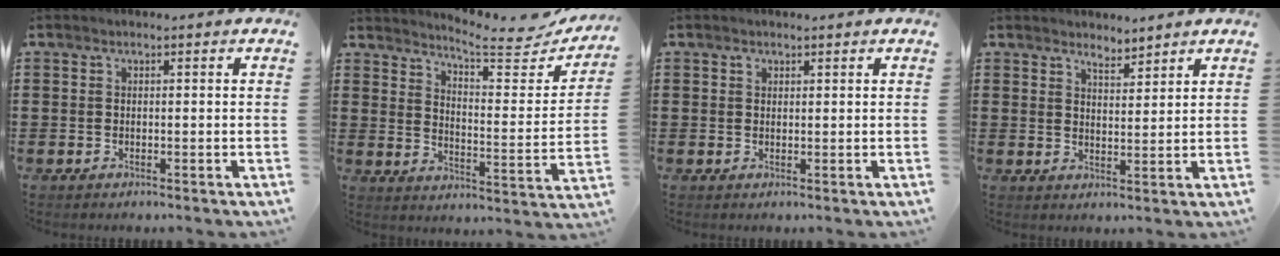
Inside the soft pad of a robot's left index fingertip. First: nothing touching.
{"total": 6.5, "force": [5.9, 0.2, 2.5], "torque": [-0.061, -0.048, 0.097]}
{"total": 1.0, "force": [0.7, 0.5, 0.3], "torque": [-0.009, 0.002, 0.014]}
{"total": 2.8, "force": [2.8, 0.4, 0.2], "torque": [-0.011, -0.004, 0.054]}